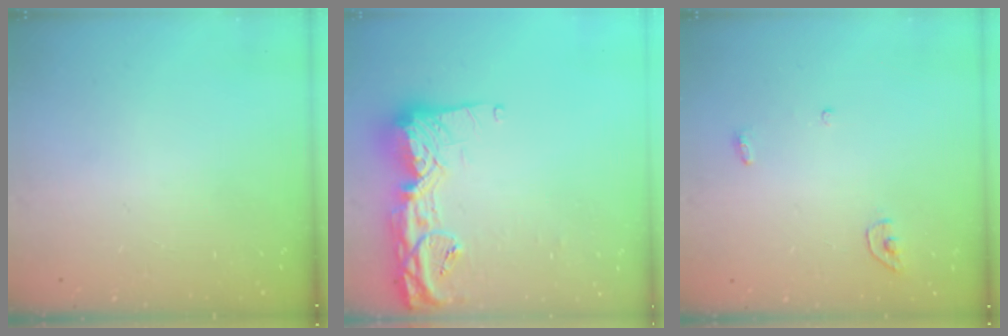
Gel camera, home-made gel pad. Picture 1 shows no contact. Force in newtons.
{"total": 16.7, "press": 16.6, "slide": 1.5}
{"total": 3.4, "press": 3.4, "slide": 0.3}